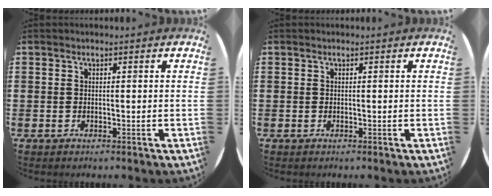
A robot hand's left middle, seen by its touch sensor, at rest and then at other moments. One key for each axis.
{"total": 0.0}